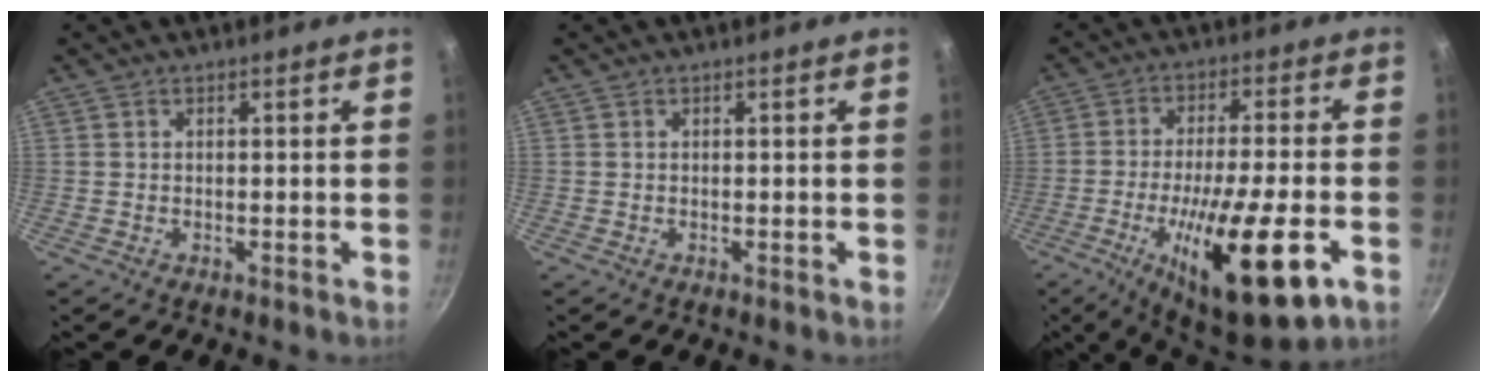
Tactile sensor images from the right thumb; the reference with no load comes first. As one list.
[{"total": 0.0}, {"total": 20.6, "force": [-7.6, 5.1, 18.4], "torque": [-0.286, 0.014, -0.121]}]